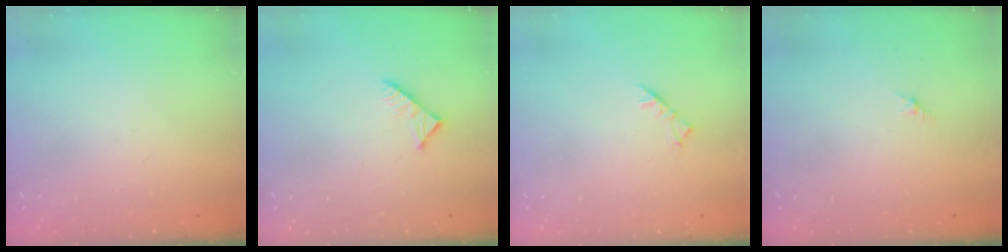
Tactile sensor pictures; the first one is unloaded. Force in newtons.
{"total": 3.3, "press": 3.2, "slide": 0.4}
{"total": 2.5, "press": 2.4, "slide": 0.7}
{"total": 0.0}